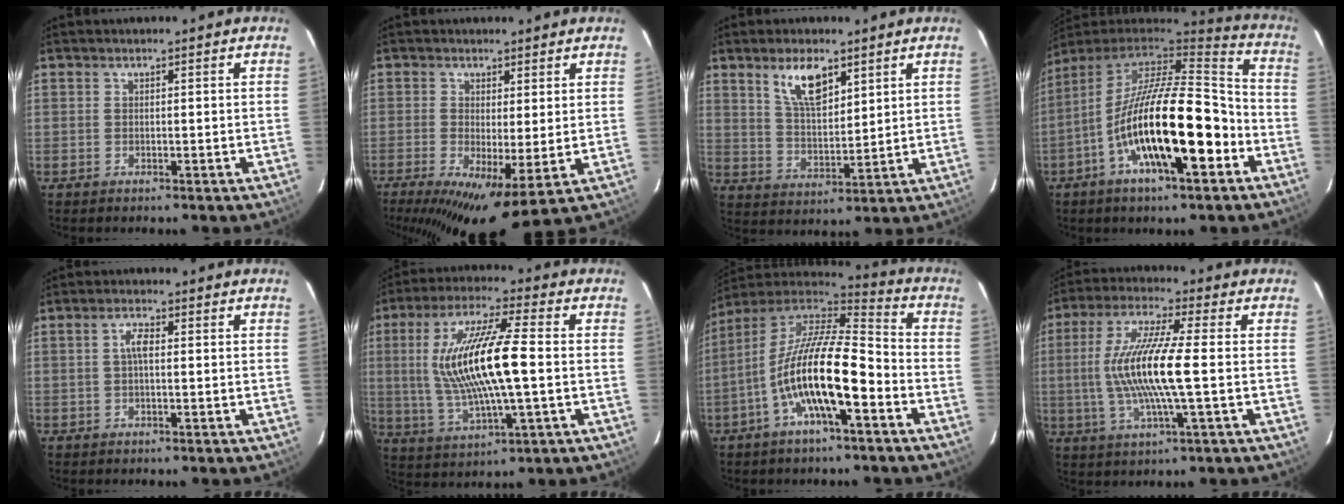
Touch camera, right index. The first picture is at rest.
{"total": 9.1, "force": [-1.8, 3.3, 8.3], "torque": [-0.149, -0.011, -0.029]}
{"total": 8.7, "force": [5.2, 3.6, 6.0], "torque": [-0.106, 0.003, 0.105]}
{"total": 22.9, "force": [-8.3, 6.7, 20.2], "torque": [-0.343, -0.021, -0.149]}
{"total": 2.4, "force": [0.1, 0.8, 2.3], "torque": [-0.047, 0.008, 0.001]}
{"total": 16.9, "force": [0.4, 3.4, 16.5], "torque": [-0.315, 0.001, 0.016]}
{"total": 17.4, "force": [-6.6, 4.5, 15.4], "torque": [-0.284, -0.011, -0.129]}
{"total": 14.0, "force": [-0.9, 1.1, 13.9], "torque": [-0.269, -0.001, -0.018]}